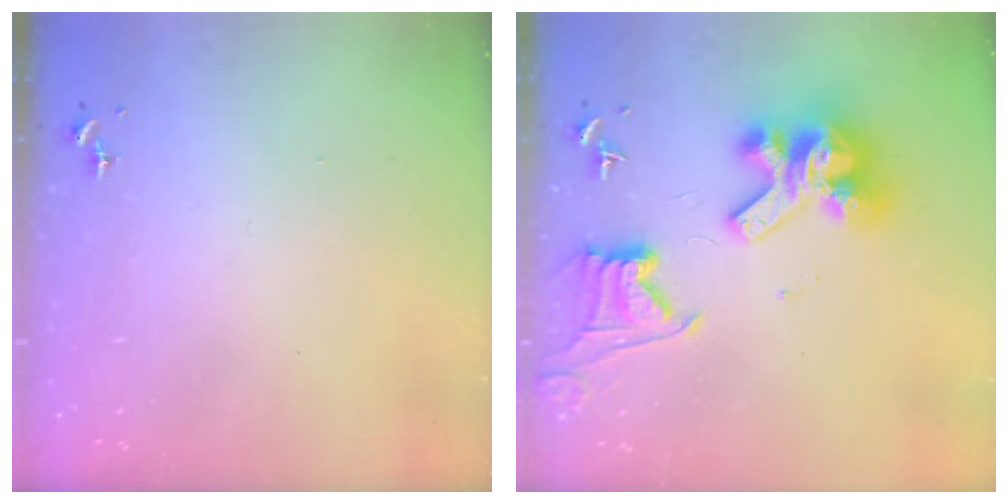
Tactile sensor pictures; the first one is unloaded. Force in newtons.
{"total": 17.6, "press": 17.5, "slide": 2.1}